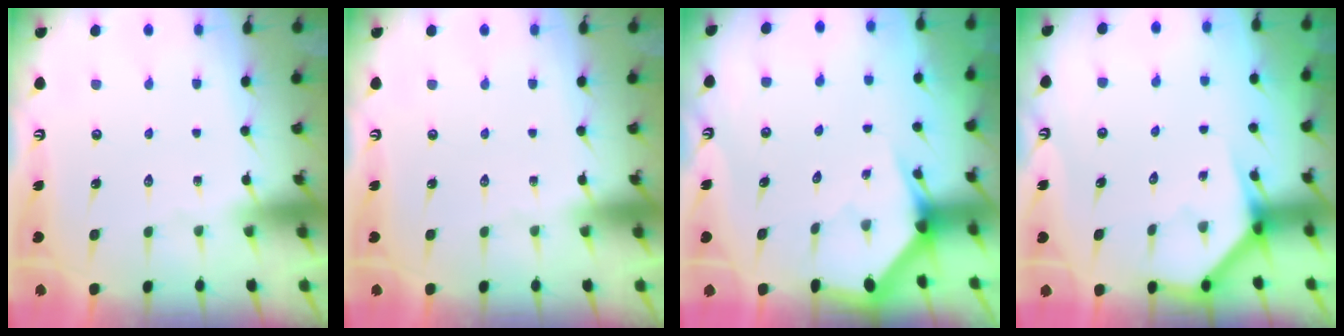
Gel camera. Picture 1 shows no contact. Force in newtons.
{"total": 0.0}
{"total": 3.1, "press": 3.1, "slide": 0.0}
{"total": 3.9, "press": 3.9, "slide": 0.3}